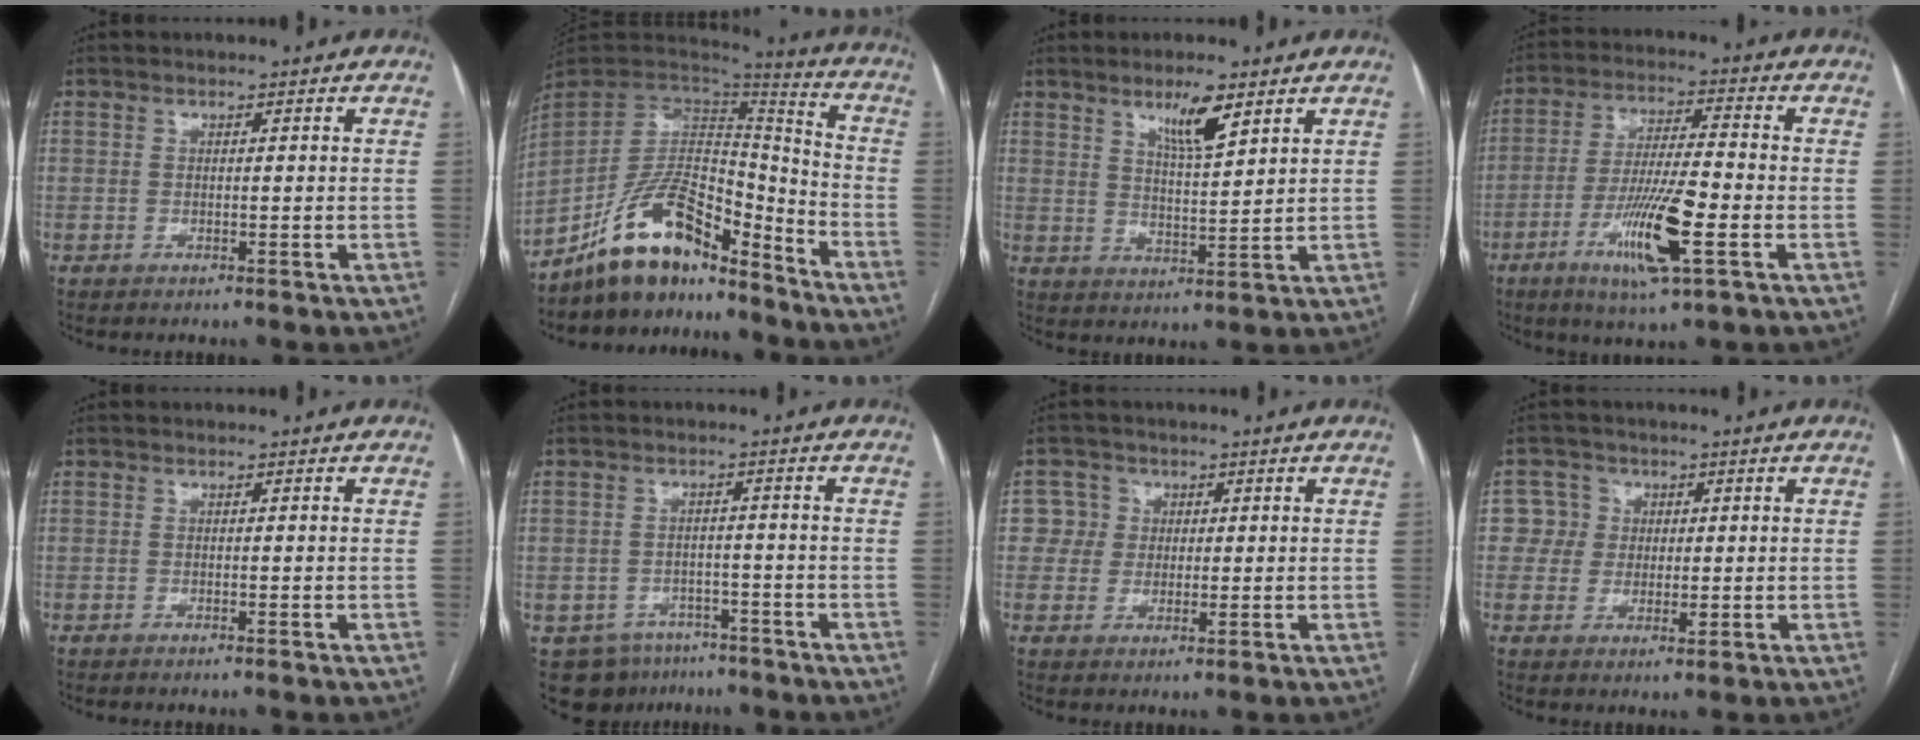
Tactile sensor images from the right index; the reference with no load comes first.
{"total": 15.2, "force": [-12.0, 5.6, 7.5], "torque": [-0.134, 0.043, -0.214]}
{"total": 6.5, "force": [4.2, 1.0, 4.8], "torque": [-0.089, -0.006, 0.075]}
{"total": 11.9, "force": [-4.5, 1.1, 11.0], "torque": [-0.210, -0.014, -0.080]}
{"total": 0.0}
{"total": 8.7, "force": [-5.3, 6.6, 1.9], "torque": [-0.039, 0.008, -0.068]}
{"total": 4.4, "force": [1.0, 4.3, 0.0], "torque": [0.016, 0.009, 0.016]}
{"total": 5.1, "force": [1.0, 5.0, 0.2], "torque": [0.011, 0.011, 0.019]}